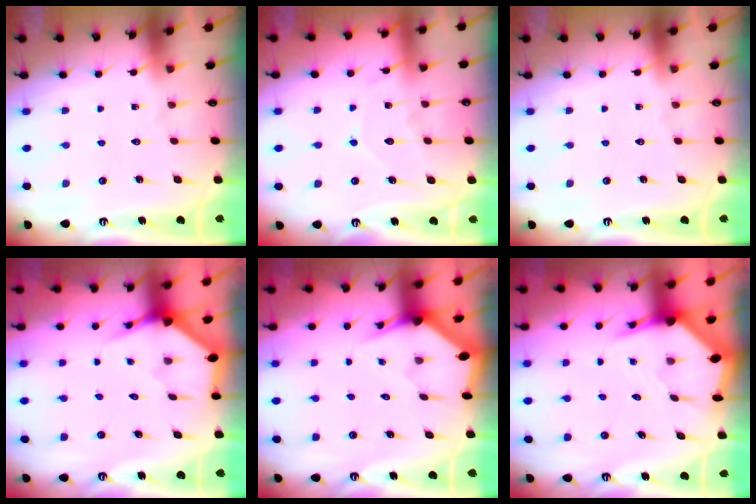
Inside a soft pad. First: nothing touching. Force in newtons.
{"total": 7.2, "press": 7.1, "slide": 0.8}
{"total": 0.0}
{"total": 3.6, "press": 3.6, "slide": 0.1}
{"total": 2.8, "press": 2.8, "slide": 0.1}
{"total": 4.4, "press": 4.4, "slide": 0.6}